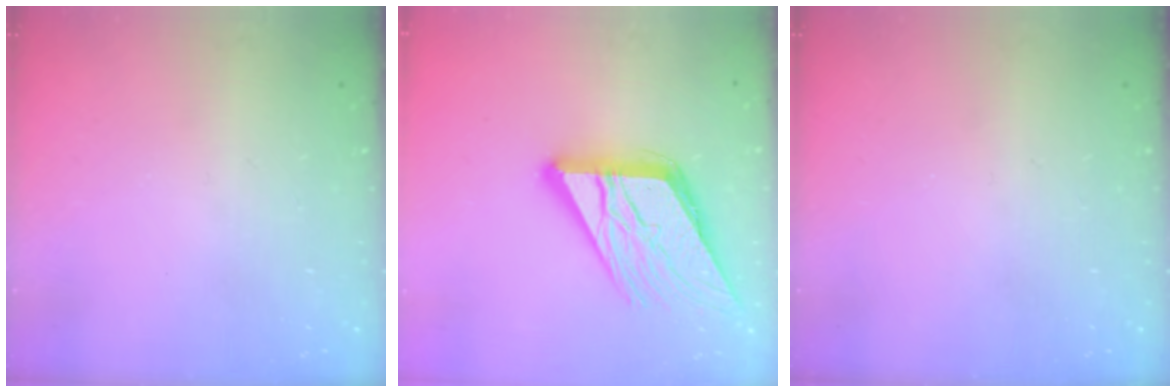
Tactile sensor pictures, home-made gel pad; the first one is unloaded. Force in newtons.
{"total": 17.4, "press": 17.3, "slide": 1.3}
{"total": 0.0}